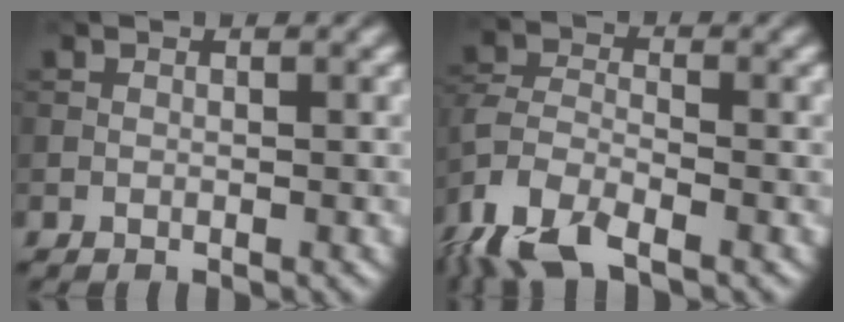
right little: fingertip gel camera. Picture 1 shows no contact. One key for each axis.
{"total": 7.3, "fx": -5.2, "fy": 2.5, "fz": 4.4, "tx": -0.096, "ty": -0.008, "tz": -0.114}